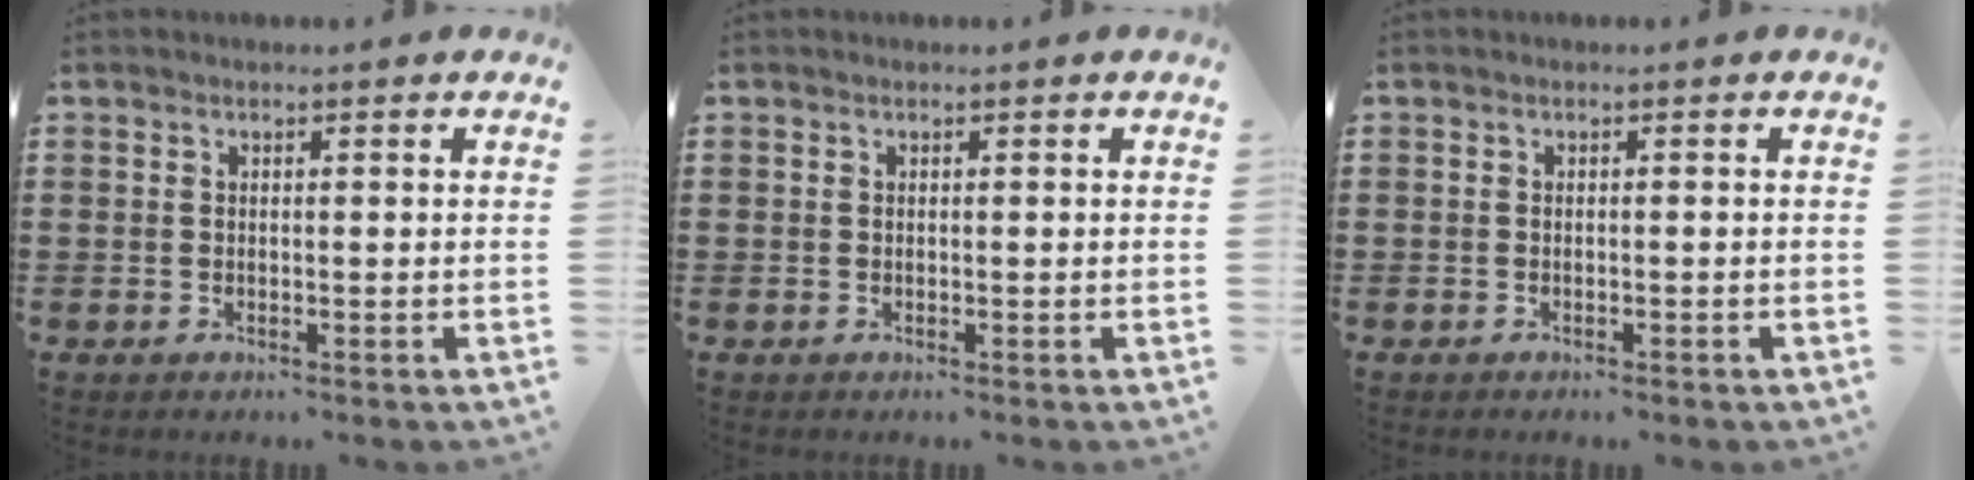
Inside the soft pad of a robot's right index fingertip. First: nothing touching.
{"total": 0.0}
{"total": 0.7, "force": [-0.6, -0.3, 0.1], "torque": [-0.001, -0.004, -0.011]}